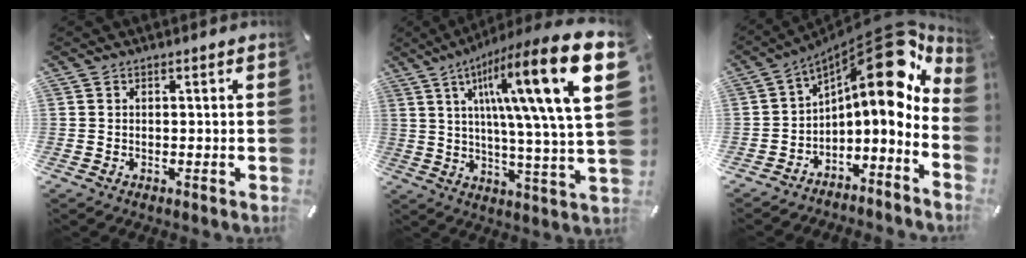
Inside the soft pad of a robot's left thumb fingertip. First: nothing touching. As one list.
[{"total": 26.5, "force": [10.3, 3.6, 24.2], "torque": [-0.383, -0.066, 0.150]}, {"total": 19.1, "force": [9.3, 8.4, 14.5], "torque": [-0.191, -0.082, 0.156]}]